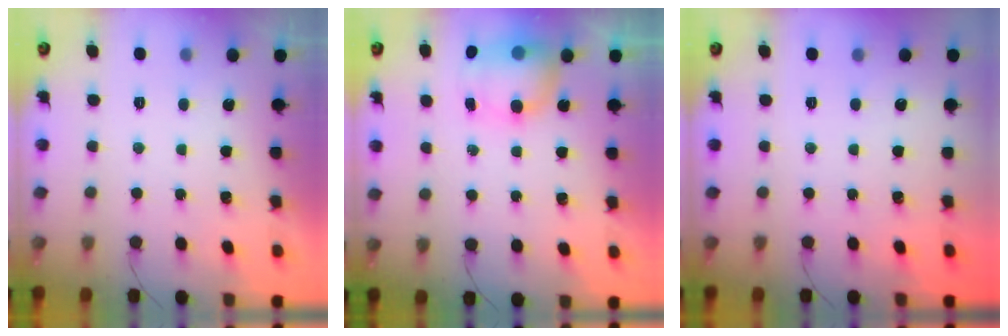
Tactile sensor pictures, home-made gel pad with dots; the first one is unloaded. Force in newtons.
{"total": 11.3, "press": 8.5, "slide": 7.5}
{"total": 0.0}